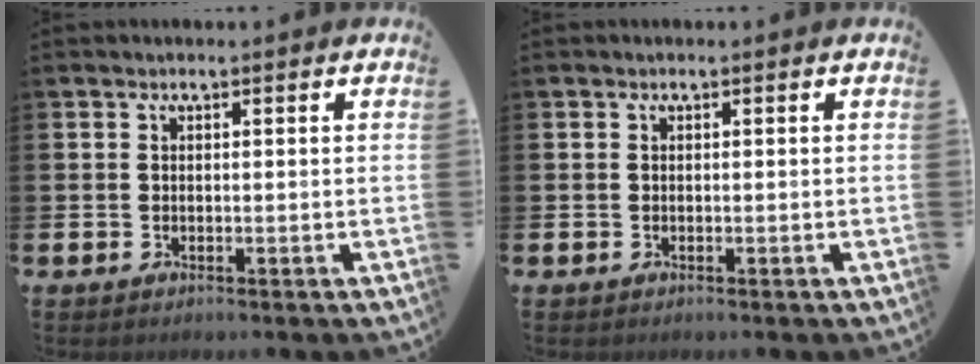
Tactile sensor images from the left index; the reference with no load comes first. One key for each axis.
{"total": 0.0}